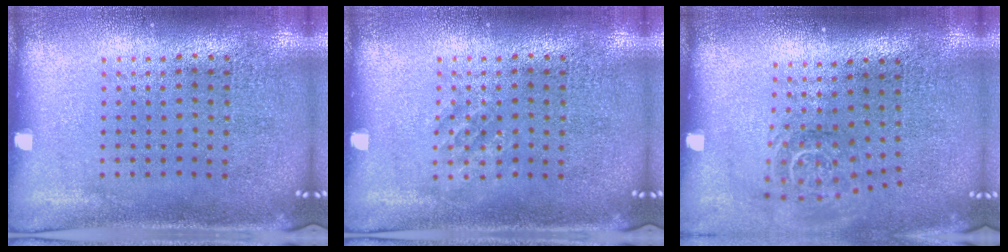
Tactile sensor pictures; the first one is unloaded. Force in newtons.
{"total": 1.0, "press": 1.0, "slide": 0.2}
{"total": 1.7, "press": 1.2, "slide": 1.2}